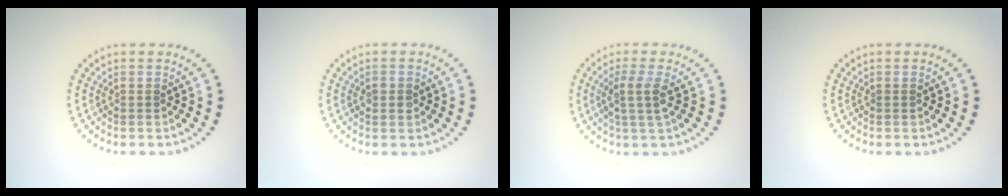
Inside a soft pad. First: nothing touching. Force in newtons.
{"total": 1.4, "press": 1.4, "slide": 0.1}
{"total": 2.4, "press": 2.0, "slide": 1.4}
{"total": 0.0}